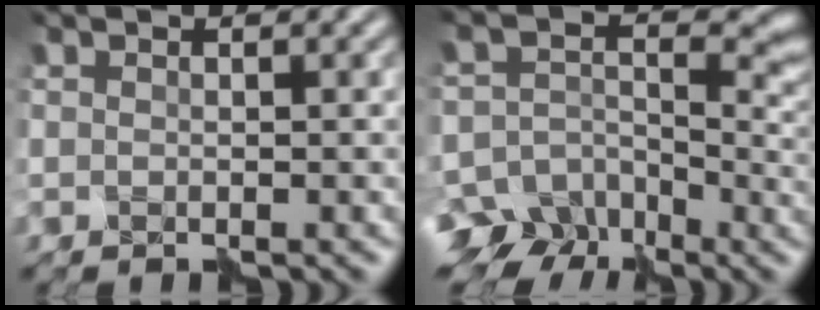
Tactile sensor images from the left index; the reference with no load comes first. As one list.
[{"total": 10.4, "force": [-5.0, 7.5, 5.2], "torque": [-0.089, -0.003, -0.091]}]